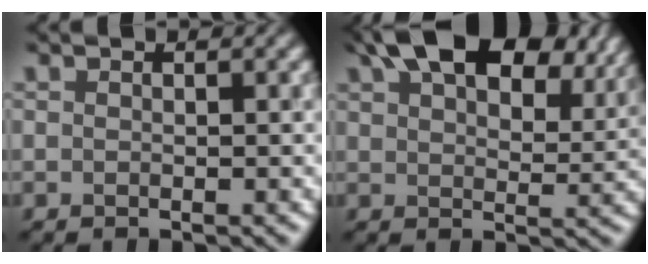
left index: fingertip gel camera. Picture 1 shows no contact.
{"total": 13.3, "force": [8.3, 6.2, 8.3], "torque": [-0.134, 0.024, 0.134]}